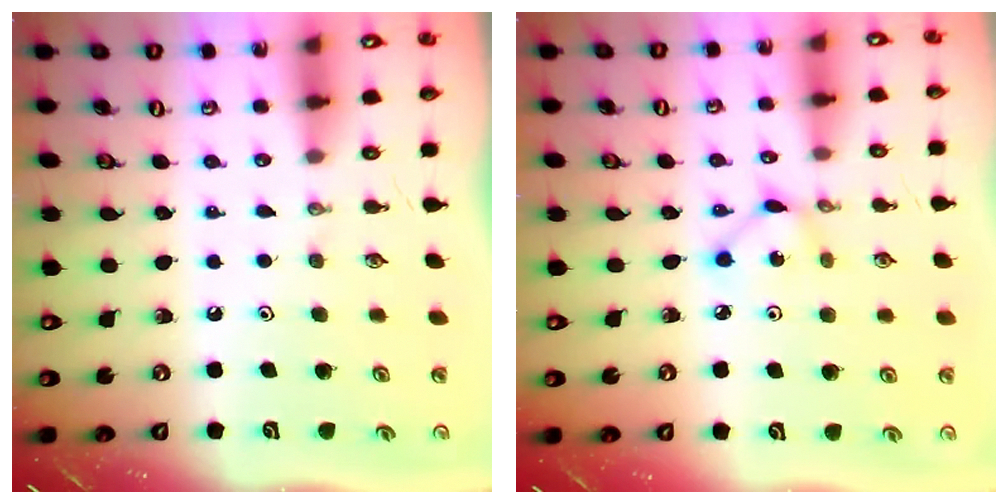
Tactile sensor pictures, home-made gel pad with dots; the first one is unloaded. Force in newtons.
{"total": 2.9, "press": 2.9, "slide": 0.1}